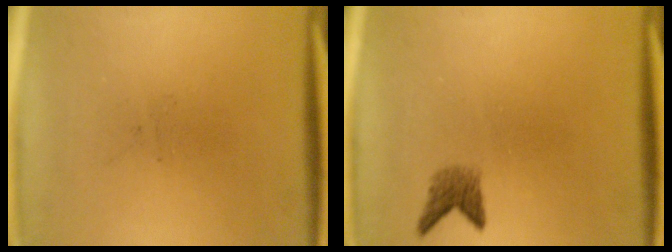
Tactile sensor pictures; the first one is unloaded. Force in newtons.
{"total": 2.0}